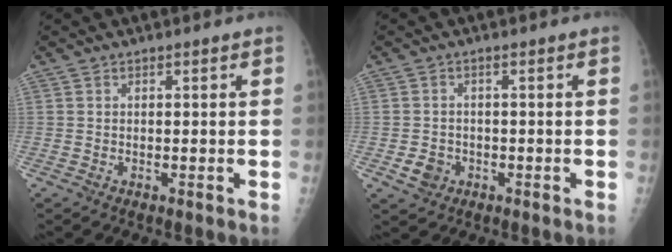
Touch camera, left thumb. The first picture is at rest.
{"total": 3.2, "force": [-1.1, 2.8, 1.3], "torque": [-0.013, 0.004, -0.014]}